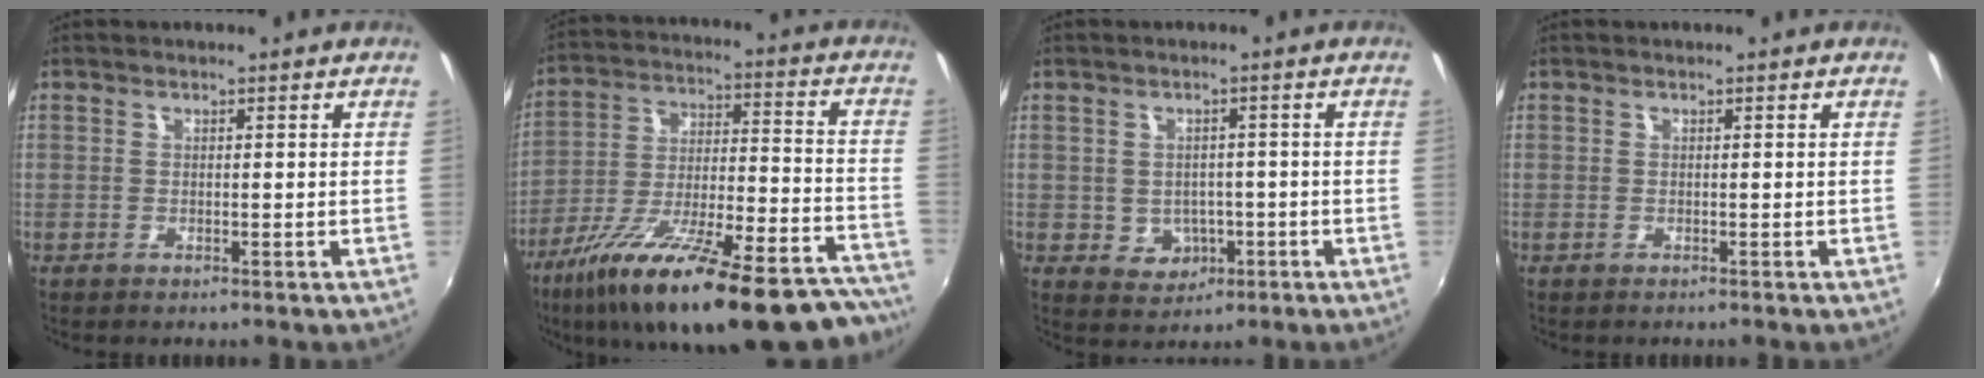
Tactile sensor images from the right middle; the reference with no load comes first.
{"total": 32.8, "force": [-25.3, 8.3, 19.1], "torque": [-0.288, -0.033, -0.363]}
{"total": 4.7, "force": [-1.0, 4.3, 1.6], "torque": [-0.040, 0.006, 0.000]}
{"total": 0.0}